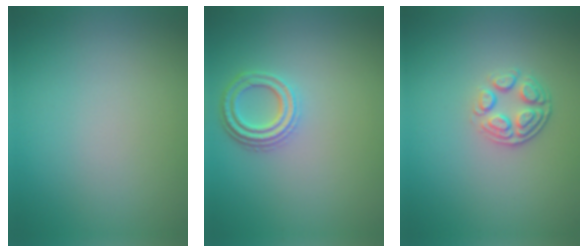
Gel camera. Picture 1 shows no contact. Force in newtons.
{"total": 3.0, "press": 2.6, "slide": 1.6}
{"total": 3.0, "press": 2.3, "slide": 1.9}